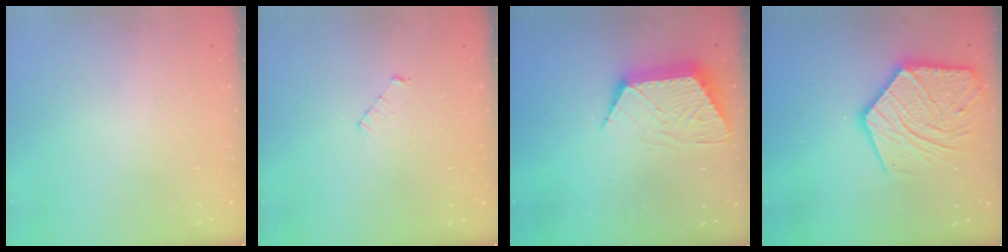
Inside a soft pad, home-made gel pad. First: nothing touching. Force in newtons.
{"total": 3.4, "press": 3.3, "slide": 0.3}
{"total": 11.2, "press": 11.2, "slide": 0.7}
{"total": 19.2, "press": 19.2, "slide": 1.5}